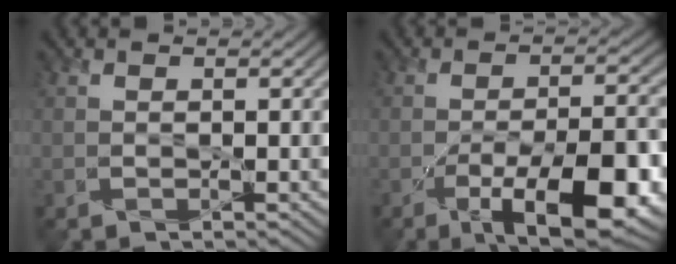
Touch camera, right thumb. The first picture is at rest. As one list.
[{"total": 12.1, "force": [-5.5, 4.1, 10.0], "torque": [-0.143, -0.001, -0.084]}]